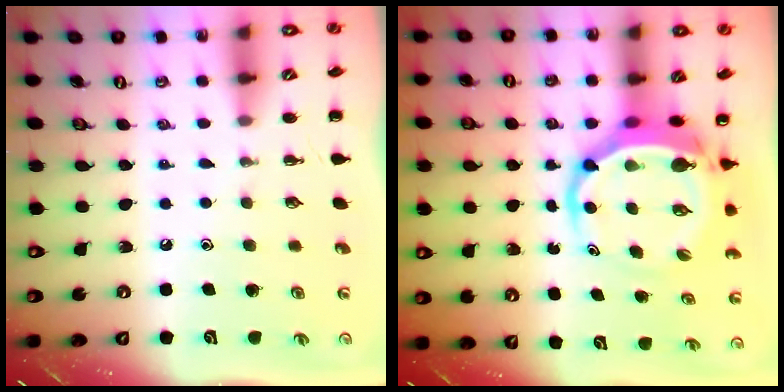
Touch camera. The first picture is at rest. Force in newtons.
{"total": 8.0, "press": 7.7, "slide": 2.2}